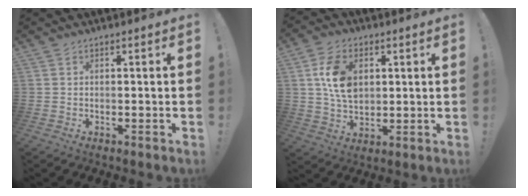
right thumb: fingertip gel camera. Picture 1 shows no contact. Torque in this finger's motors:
{"motor_torque": [1.22, 1.19, 1.25, -1.17, 0.08]}